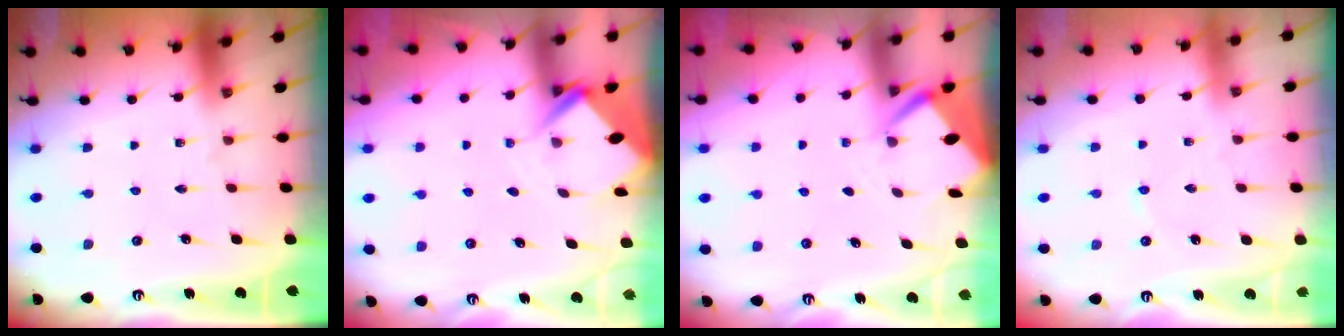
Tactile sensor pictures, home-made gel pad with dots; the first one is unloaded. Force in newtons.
{"total": 3.9, "press": 3.9, "slide": 0.3}
{"total": 2.7, "press": 2.7, "slide": 0.3}
{"total": 1.6, "press": 1.6, "slide": 0.2}